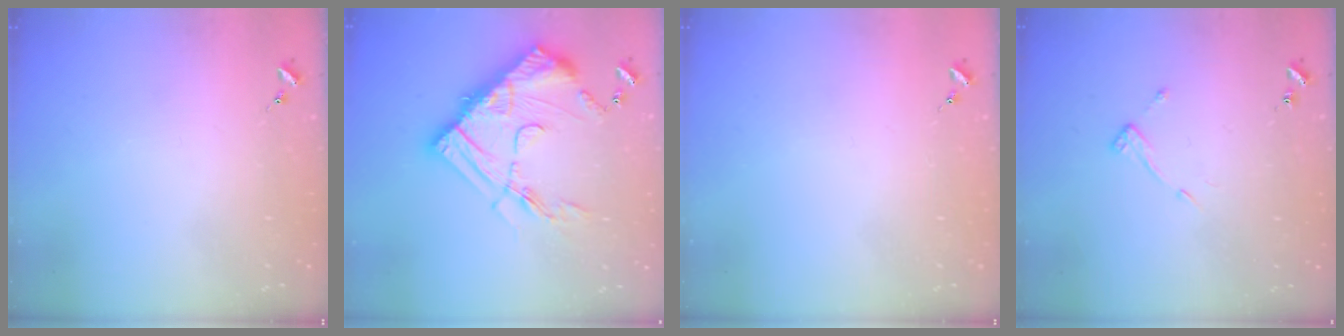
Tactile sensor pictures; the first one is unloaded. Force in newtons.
{"total": 21.5, "press": 21.4, "slide": 1.6}
{"total": 0.0}
{"total": 7.5, "press": 7.5, "slide": 0.5}